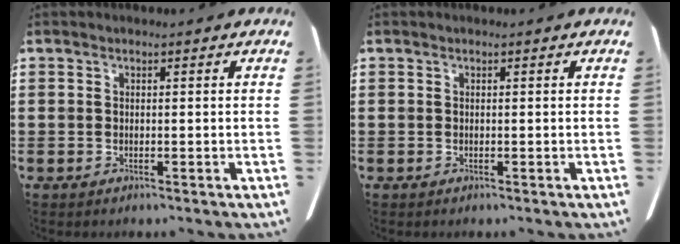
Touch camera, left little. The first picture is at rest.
{"total": 0.0}